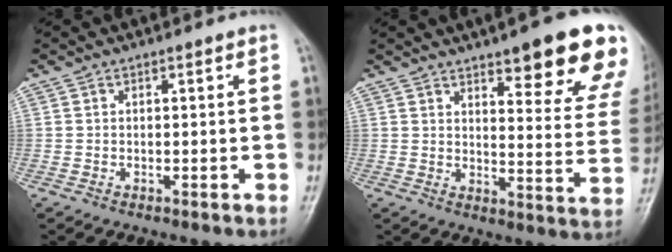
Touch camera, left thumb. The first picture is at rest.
{"total": 18.8, "force": [12.1, 4.5, 13.7], "torque": [-0.139, -0.057, 0.149]}